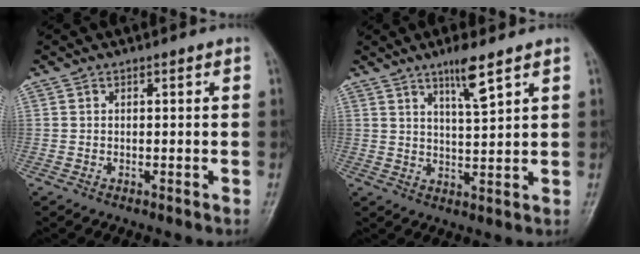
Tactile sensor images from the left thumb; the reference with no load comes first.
{"total": 5.7, "force": [3.7, 0.5, 4.3], "torque": [-0.074, -0.027, 0.069]}